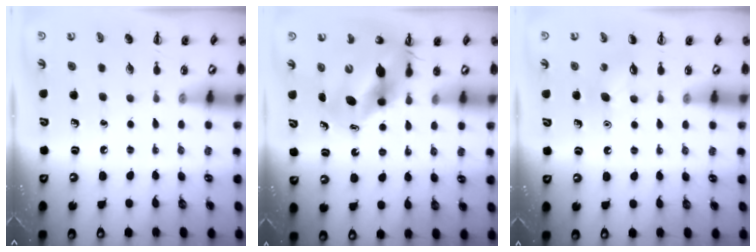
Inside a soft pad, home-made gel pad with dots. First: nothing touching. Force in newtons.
{"total": 11.1, "press": 10.6, "slide": 3.0}
{"total": 4.4, "press": 4.2, "slide": 1.2}